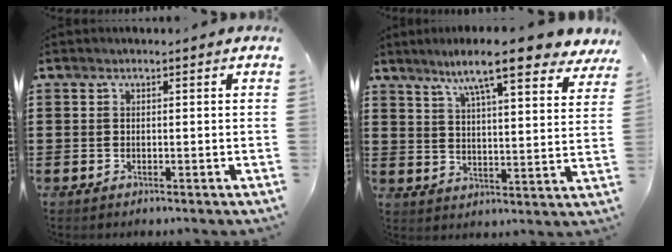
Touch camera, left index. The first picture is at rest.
{"total": 10.5, "force": [8.3, 0.9, 6.3], "torque": [-0.124, -0.033, 0.135]}